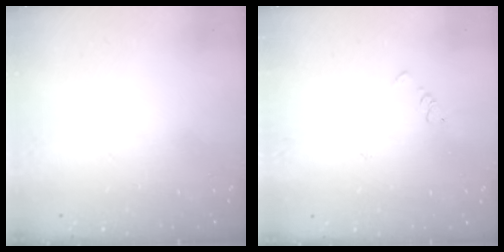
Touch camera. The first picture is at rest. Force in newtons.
{"total": 2.1, "press": 2.1, "slide": 0.3}